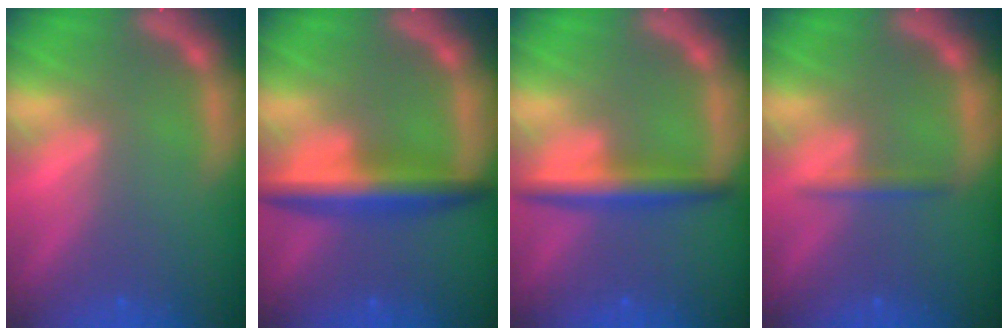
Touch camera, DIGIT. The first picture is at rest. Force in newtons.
{"total": 5.5}
{"total": 4.0}
{"total": 1.4}